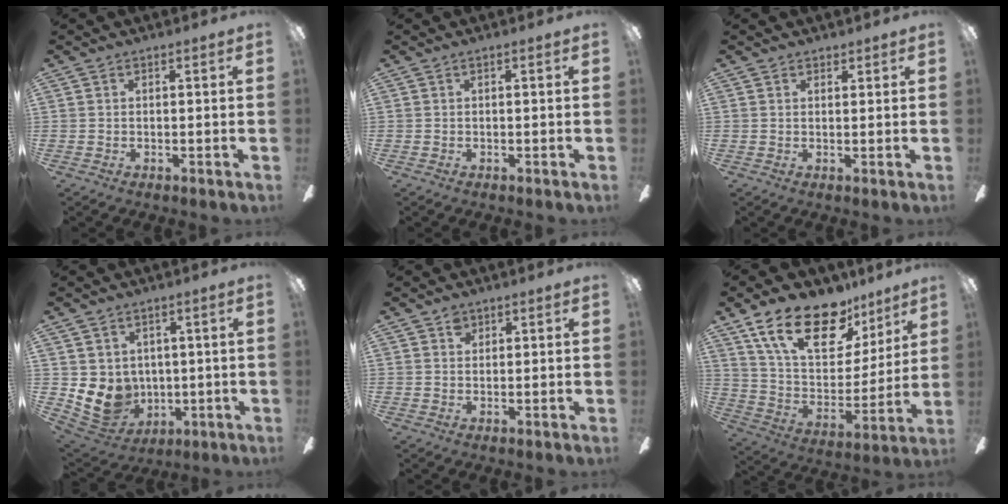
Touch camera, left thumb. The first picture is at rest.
{"total": 0.0}
{"total": 1.4, "force": [1.1, 0.8, 0.0], "torque": [0.008, -0.004, 0.020]}
{"total": 9.4, "force": [0.3, 8.8, 3.3], "torque": [-0.093, -0.013, 0.012]}
{"total": 2.3, "force": [1.5, 1.6, 0.7], "torque": [0.001, -0.006, 0.025]}
{"total": 21.6, "force": [14.7, 10.2, 12.2], "torque": [-0.219, -0.080, 0.263]}